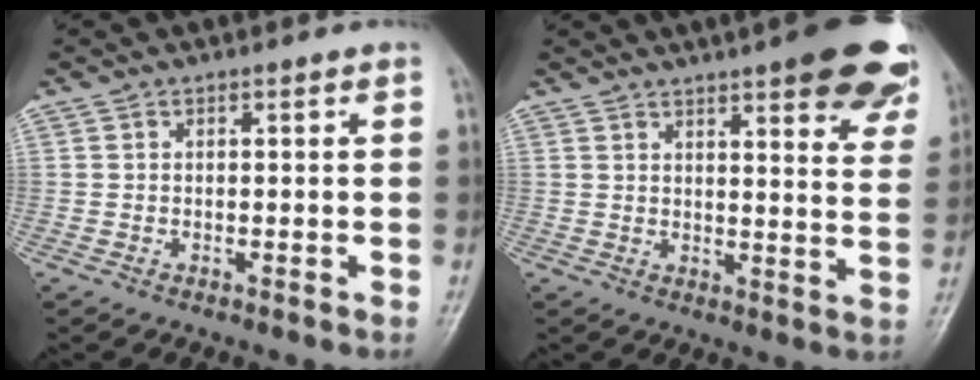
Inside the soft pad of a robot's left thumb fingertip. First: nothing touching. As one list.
[{"total": 19.0, "force": [12.6, 4.6, 13.5], "torque": [-0.140, -0.040, 0.145]}]